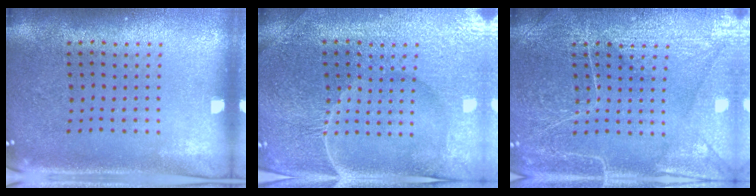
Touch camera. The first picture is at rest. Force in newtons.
{"total": 4.3, "press": 4.2, "slide": 1.1}
{"total": 5.3, "press": 5.2, "slide": 0.6}